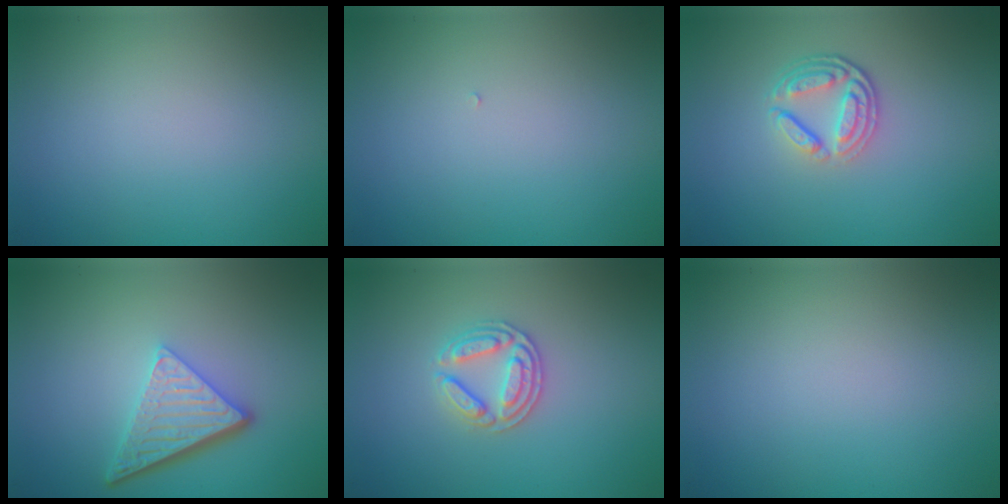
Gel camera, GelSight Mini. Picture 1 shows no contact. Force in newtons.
{"total": 0.0}
{"total": 3.7, "press": 2.7, "slide": 2.4}
{"total": 4.9, "press": 3.5, "slide": 3.4}
{"total": 2.8, "press": 2.7, "slide": 0.7}
{"total": 0.0}